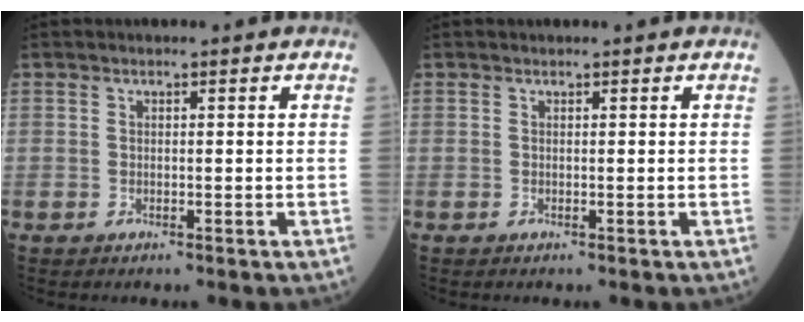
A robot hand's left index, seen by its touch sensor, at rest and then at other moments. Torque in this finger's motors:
{"motor_torque": [0.04, 0.02, 0.02, 0.00]}